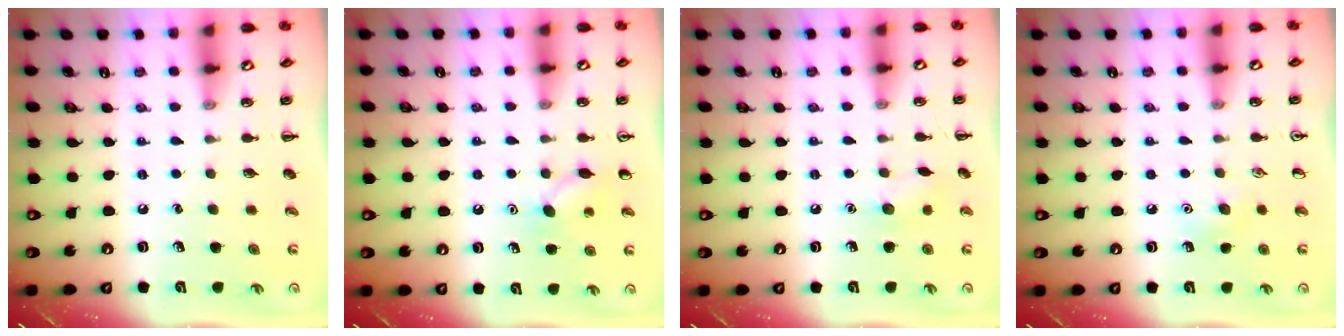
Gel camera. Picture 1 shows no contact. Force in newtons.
{"total": 6.8, "press": 6.7, "slide": 1.5}
{"total": 6.9, "press": 6.8, "slide": 1.3}
{"total": 6.7, "press": 6.4, "slide": 1.8}